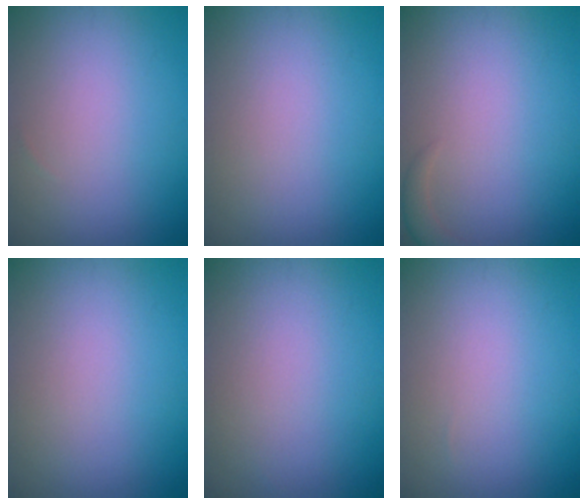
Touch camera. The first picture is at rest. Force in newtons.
{"total": 0.0}
{"total": 1.4, "press": 1.4, "slide": 0.2}
{"total": 0.0}
{"total": 0.0}
{"total": 0.0}